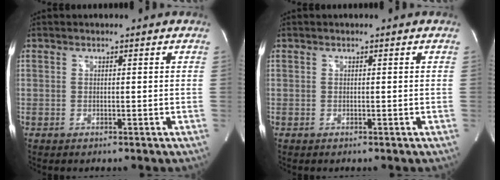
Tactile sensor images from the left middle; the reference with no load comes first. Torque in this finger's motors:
{"motor_torque": [0.00, 0.09, 0.01, 0.01]}